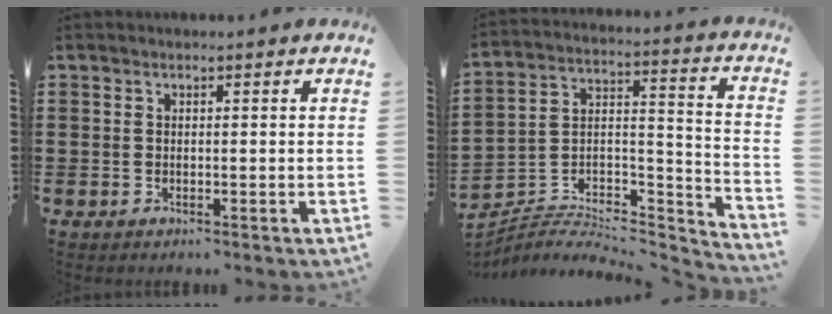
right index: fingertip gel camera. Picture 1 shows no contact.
{"total": 4.3, "force": [-3.6, 2.2, 0.9], "torque": [-0.017, -0.001, -0.074]}